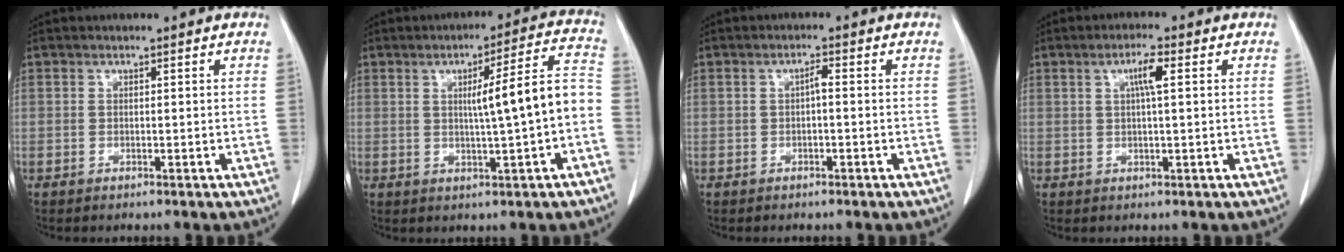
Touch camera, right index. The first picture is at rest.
{"total": 9.6, "force": [-0.7, 0.0, 9.6], "torque": [-0.130, 0.021, -0.011]}
{"total": 1.4, "force": [-0.1, 0.3, 1.3], "torque": [-0.023, 0.004, -0.003]}
{"total": 3.3, "force": [1.0, 0.3, 3.2], "torque": [-0.057, 0.004, 0.015]}